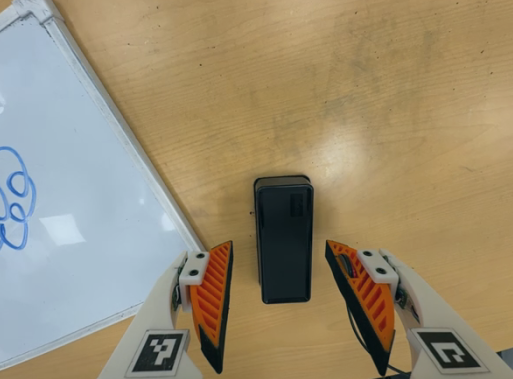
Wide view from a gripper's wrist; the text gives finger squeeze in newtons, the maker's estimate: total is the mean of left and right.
{"total": 0.0}